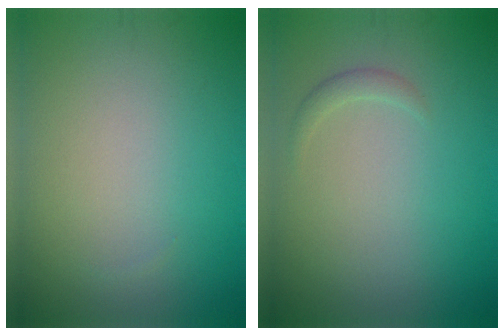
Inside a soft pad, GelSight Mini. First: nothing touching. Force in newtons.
{"total": 0.9, "press": 0.9, "slide": 0.1}